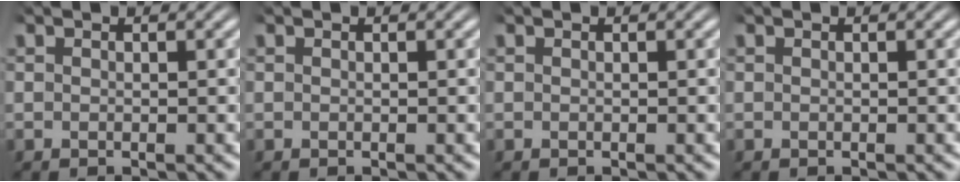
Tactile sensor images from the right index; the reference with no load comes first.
{"total": 0.0}
{"total": 0.0}
{"total": 0.0}